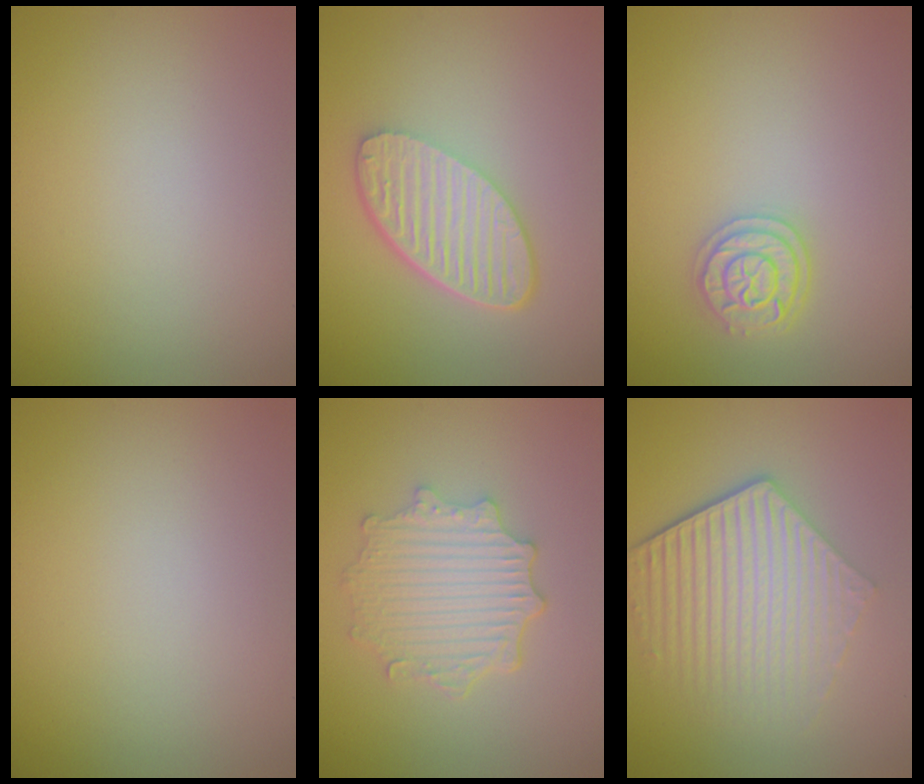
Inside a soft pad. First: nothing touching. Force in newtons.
{"total": 5.9, "press": 4.2, "slide": 4.1}
{"total": 2.4, "press": 2.4, "slide": 0.4}
{"total": 0.0}
{"total": 4.8, "press": 3.7, "slide": 3.0}
{"total": 6.1, "press": 4.5, "slide": 4.2}